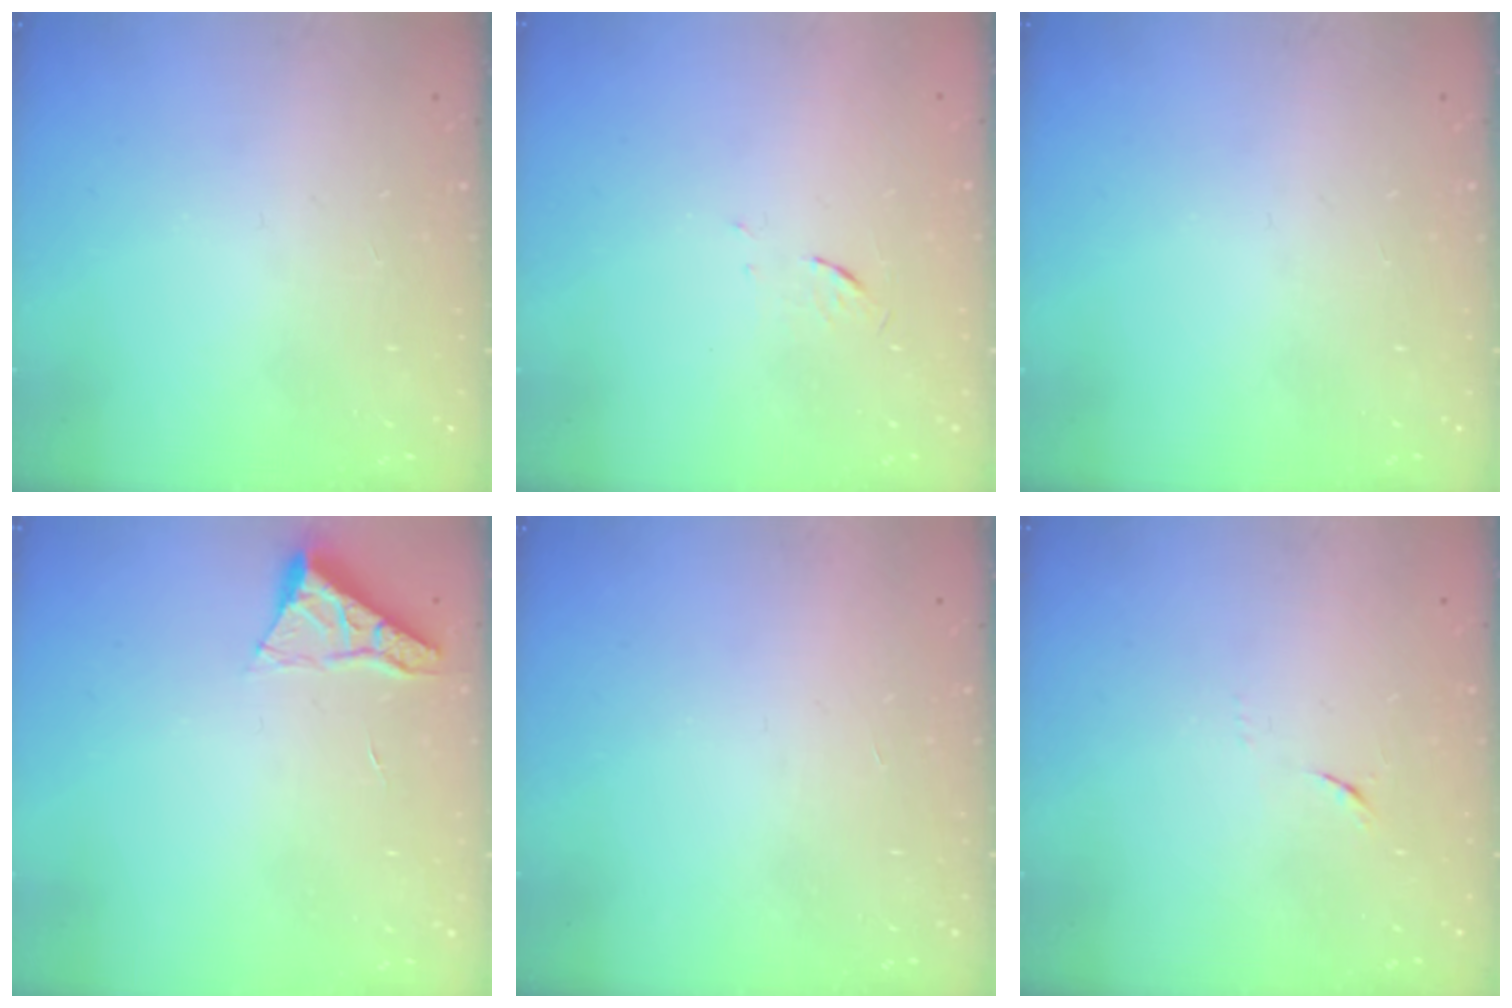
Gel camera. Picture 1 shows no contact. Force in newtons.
{"total": 3.1, "press": 2.8, "slide": 1.2}
{"total": 0.0}
{"total": 5.3, "press": 5.3, "slide": 0.5}
{"total": 1.7, "press": 1.7, "slide": 0.1}
{"total": 4.5, "press": 4.4, "slide": 0.9}